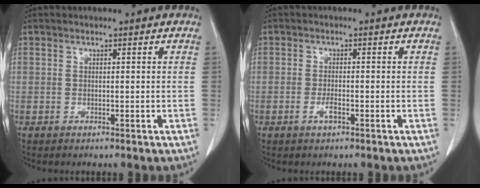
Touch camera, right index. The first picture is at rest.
{"total": 1.7, "force": [-0.8, 0.3, 1.5], "torque": [-0.030, -0.001, -0.014]}